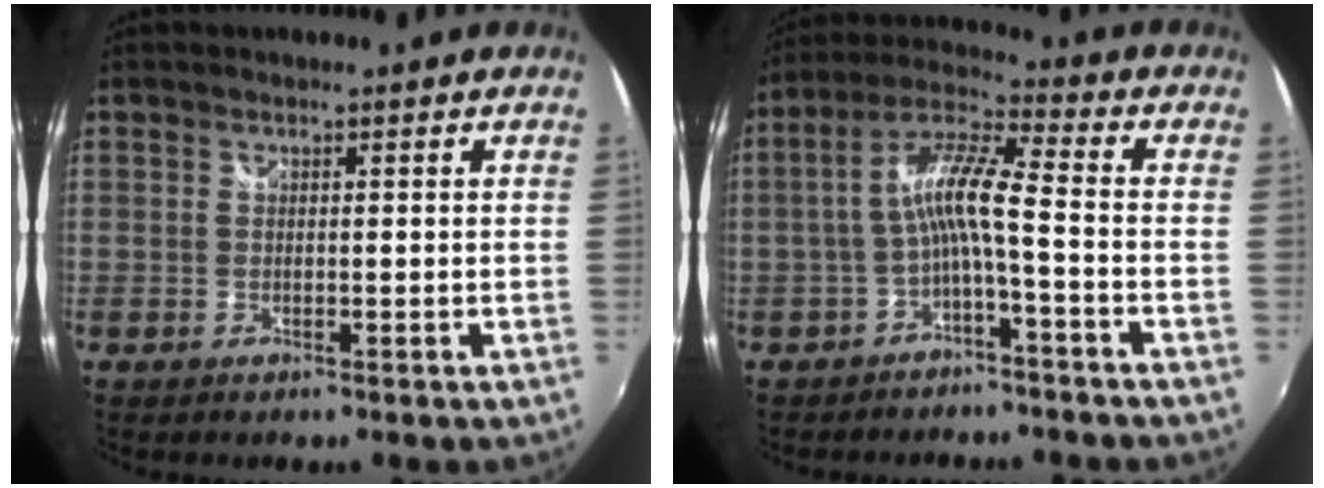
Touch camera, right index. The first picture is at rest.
{"total": 8.2, "force": [-2.6, 0.6, 7.8], "torque": [-0.177, 0.018, -0.046]}